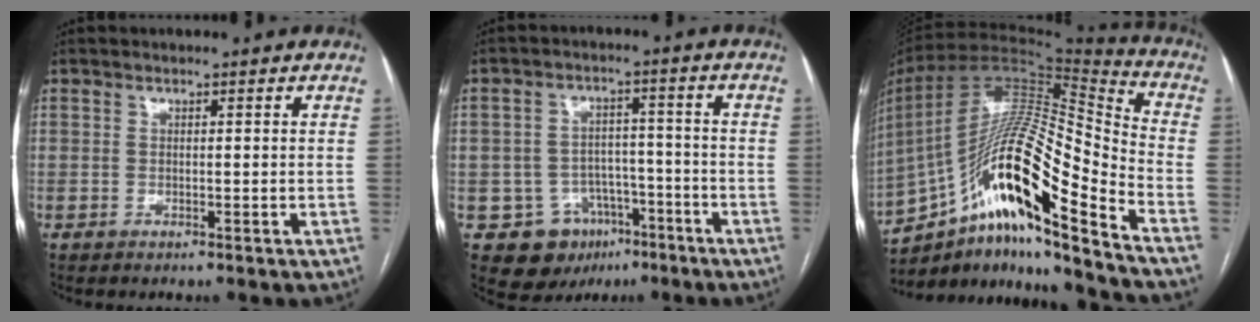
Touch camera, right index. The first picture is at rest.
{"total": 9.6, "force": [-4.8, 8.0, 2.6], "torque": [-0.037, 0.021, -0.060]}
{"total": 23.9, "force": [-13.7, 2.7, 19.4], "torque": [-0.351, 0.011, -0.241]}